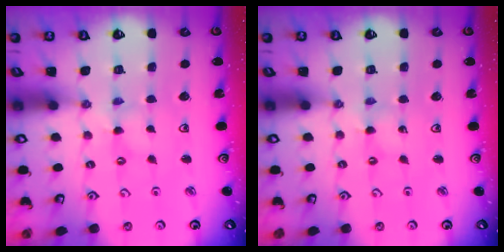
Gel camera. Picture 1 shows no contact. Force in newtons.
{"total": 0.0}